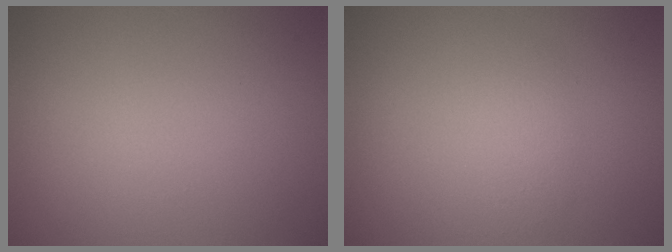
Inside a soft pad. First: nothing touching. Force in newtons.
{"total": 1.4, "press": 1.4, "slide": 0.1}